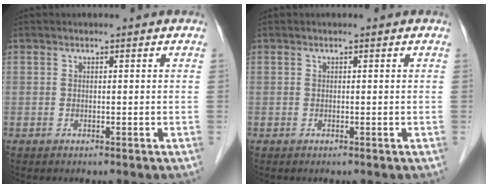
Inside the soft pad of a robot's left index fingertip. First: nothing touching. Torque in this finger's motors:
{"motor_torque": [0.00, 0.00, 0.01, 0.00]}